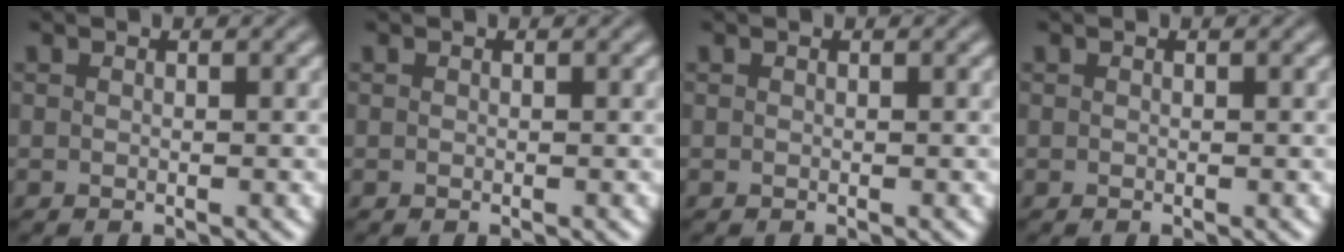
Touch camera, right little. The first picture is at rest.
{"total": 0.0}
{"total": 0.0}
{"total": 0.0}